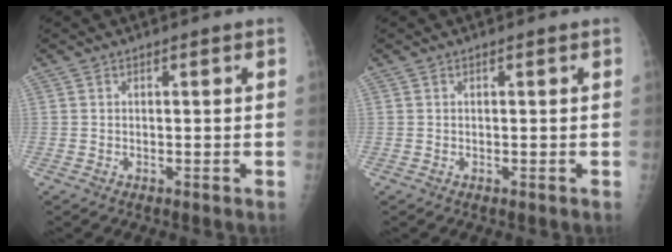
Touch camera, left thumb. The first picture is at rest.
{"total": 0.0}